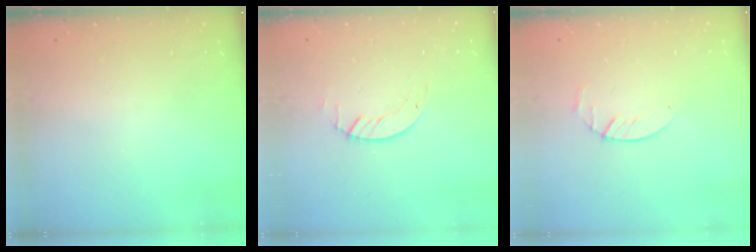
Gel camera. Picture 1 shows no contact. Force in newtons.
{"total": 1.3, "press": 1.2, "slide": 0.1}
{"total": 2.9, "press": 2.9, "slide": 0.4}